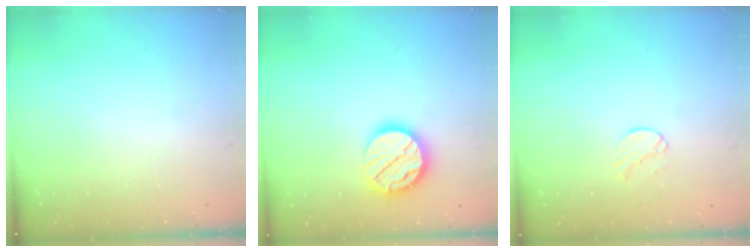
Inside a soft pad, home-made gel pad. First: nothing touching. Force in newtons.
{"total": 15.6, "press": 15.5, "slide": 1.3}
{"total": 5.8, "press": 5.8, "slide": 0.6}